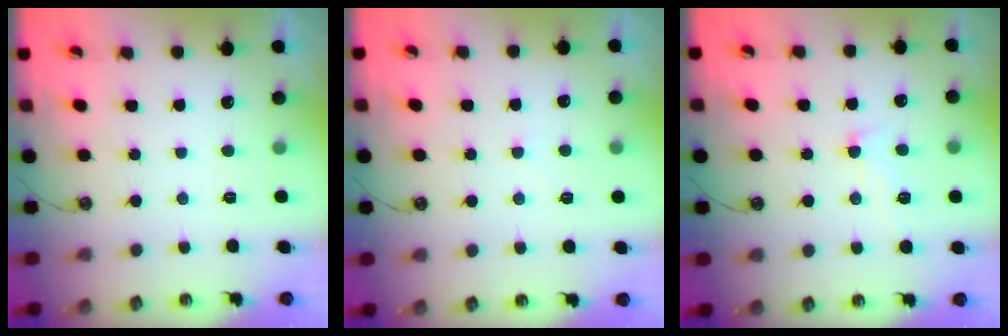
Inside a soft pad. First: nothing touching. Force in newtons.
{"total": 5.2, "press": 5.2, "slide": 0.4}
{"total": 3.6, "press": 3.5, "slide": 0.7}